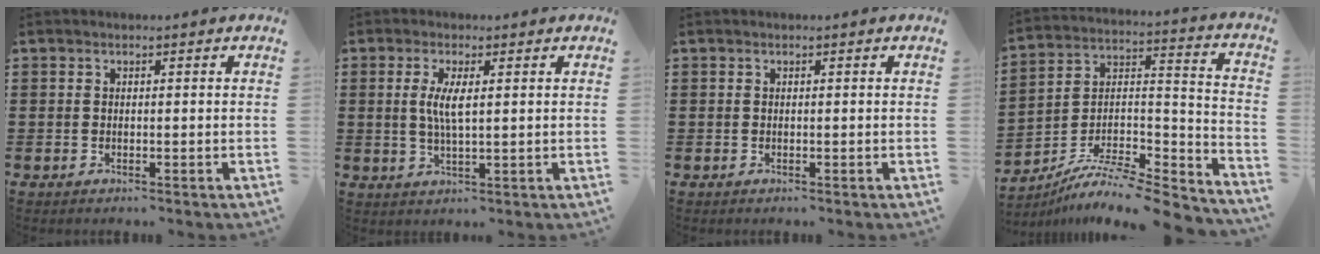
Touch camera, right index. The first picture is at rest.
{"total": 4.2, "force": [0.7, 0.9, 4.0], "torque": [-0.079, 0.002, 0.009]}
{"total": 0.0}
{"total": 8.5, "force": [-7.6, 1.8, 3.5], "torque": [-0.062, 0.008, -0.153]}